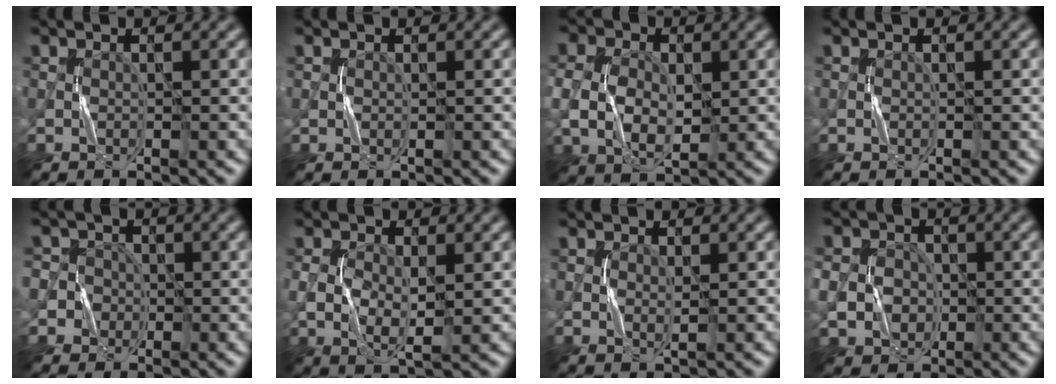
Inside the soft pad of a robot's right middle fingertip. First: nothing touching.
{"total": 0.0}
{"total": 5.3, "force": [0.3, 4.0, 3.6], "torque": [-0.085, -0.002, 0.016]}
{"total": 0.0}
{"total": 4.3, "force": [-1.4, 4.0, 0.4], "torque": [0.011, 0.008, -0.051]}
{"total": 3.8, "force": [0.2, 2.3, 3.0], "torque": [-0.063, -0.004, 0.007]}
{"total": 0.6, "force": [0.4, 0.0, 0.5], "torque": [-0.006, 0.000, 0.008]}
{"total": 4.0, "force": [-0.4, 3.6, 1.7], "torque": [-0.024, -0.003, -0.013]}